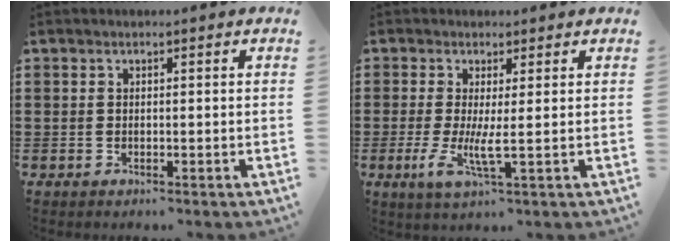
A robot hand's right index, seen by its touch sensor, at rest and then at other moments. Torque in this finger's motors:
{"motor_torque": [0.68, -0.23, 0.26, 0.10]}